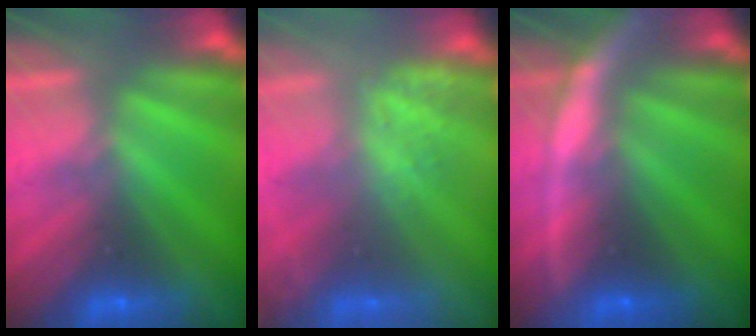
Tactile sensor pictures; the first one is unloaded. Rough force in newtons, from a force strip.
{"total": 2.4}
{"total": 8.2}